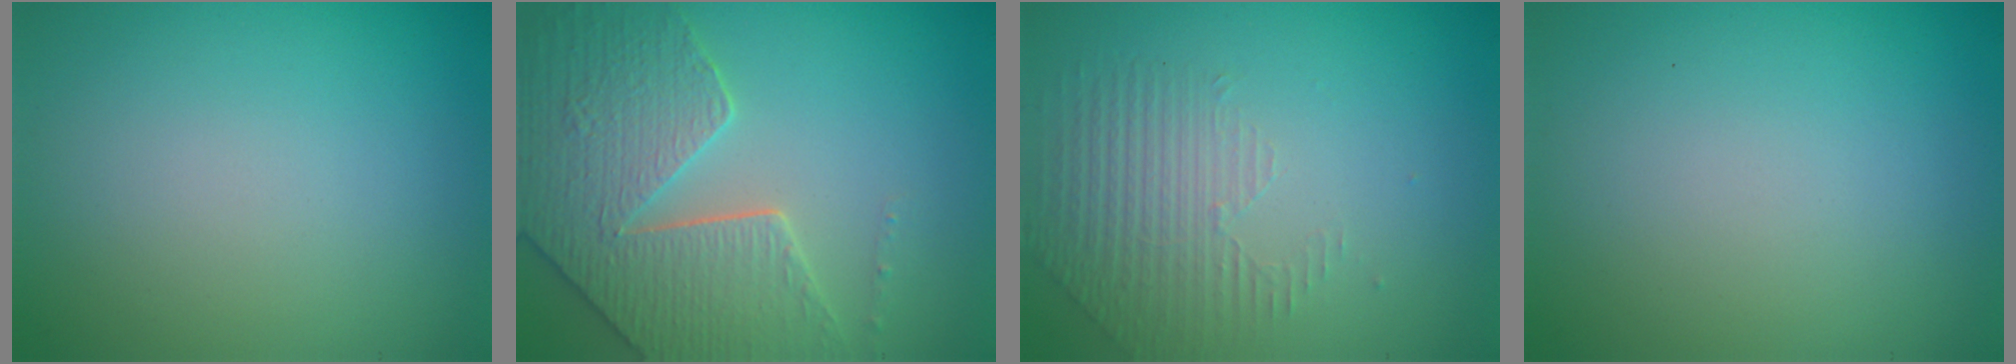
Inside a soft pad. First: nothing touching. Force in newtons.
{"total": 6.0, "press": 5.3, "slide": 2.9}
{"total": 1.5, "press": 0.9, "slide": 1.2}
{"total": 0.0}